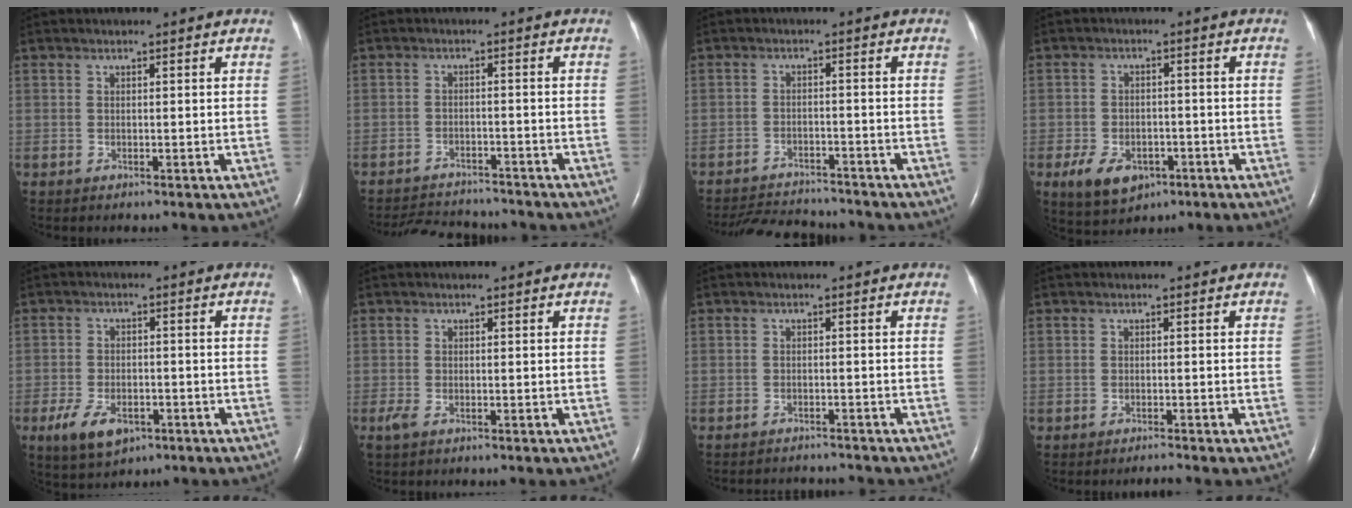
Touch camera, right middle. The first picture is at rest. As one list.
[{"total": 9.7, "force": [-9.3, 1.7, 2.1], "torque": [-0.042, -0.001, -0.133]}, {"total": 10.2, "force": [-9.8, 1.4, 2.4], "torque": [-0.045, -0.004, -0.146]}, {"total": 7.5, "force": [-3.8, 4.9, 4.2], "torque": [-0.080, 0.002, -0.052]}, {"total": 6.6, "force": [-3.4, 3.6, 4.4], "torque": [-0.091, -0.005, -0.052]}, {"total": 1.4, "force": [-0.8, 0.5, 1.0], "torque": [-0.031, -0.004, -0.014]}, {"total": 5.7, "force": [-5.6, 0.8, 0.6], "torque": [-0.009, -0.005, -0.073]}, {"total": 0.7, "force": [-0.7, -0.2, 0.1], "torque": [-0.005, -0.004, -0.009]}]